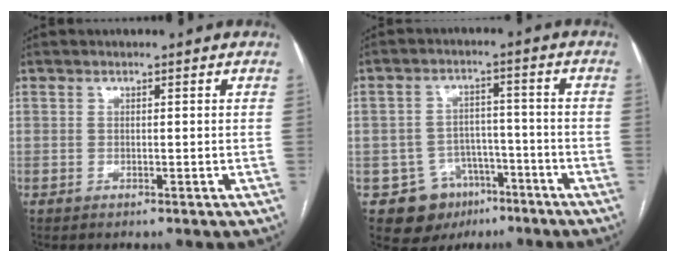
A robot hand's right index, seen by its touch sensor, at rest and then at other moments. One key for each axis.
{"total": 8.9, "fx": -4.8, "fy": 7.2, "fz": 2.0, "tx": -0.028, "ty": 0.017, "tz": -0.062}